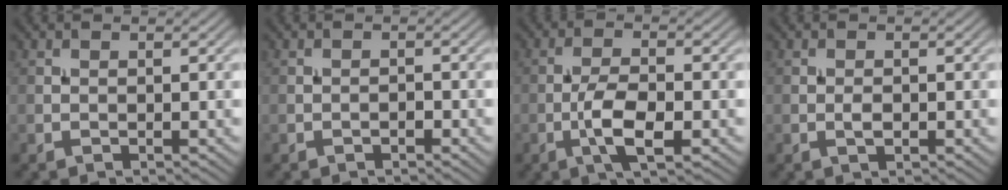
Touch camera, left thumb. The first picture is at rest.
{"total": 0.8, "force": [-0.6, 0.3, 0.5], "torque": [-0.005, 0.003, -0.010]}
{"total": 5.8, "force": [-2.1, 1.9, 5.1], "torque": [-0.102, 0.001, -0.042]}
{"total": 1.3, "force": [-0.4, 0.6, 1.1], "torque": [-0.021, 0.001, -0.008]}